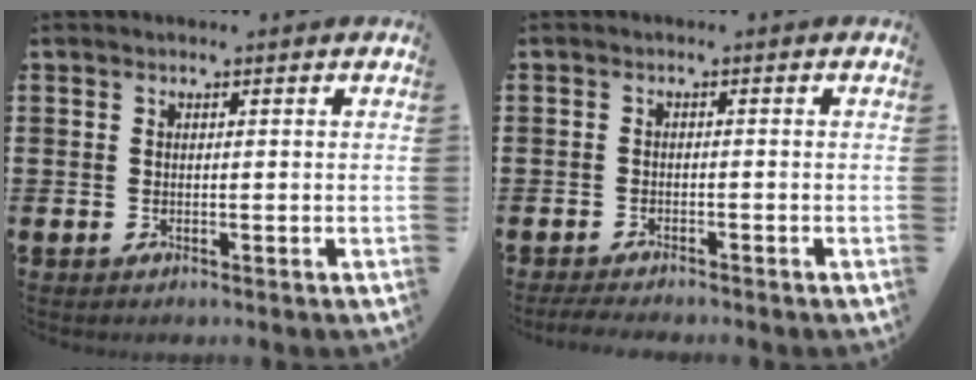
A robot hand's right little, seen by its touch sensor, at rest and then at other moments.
{"total": 1.6, "force": [-1.5, 0.1, 0.5], "torque": [-0.009, 0.004, -0.031]}